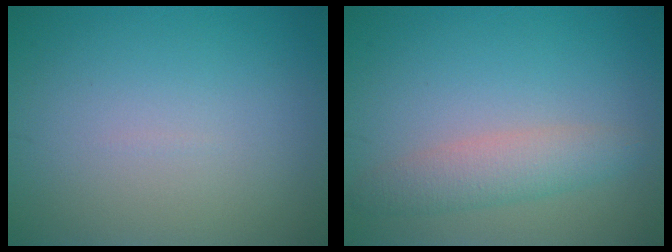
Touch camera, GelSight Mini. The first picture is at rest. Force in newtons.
{"total": 3.1, "press": 3.1, "slide": 0.1}